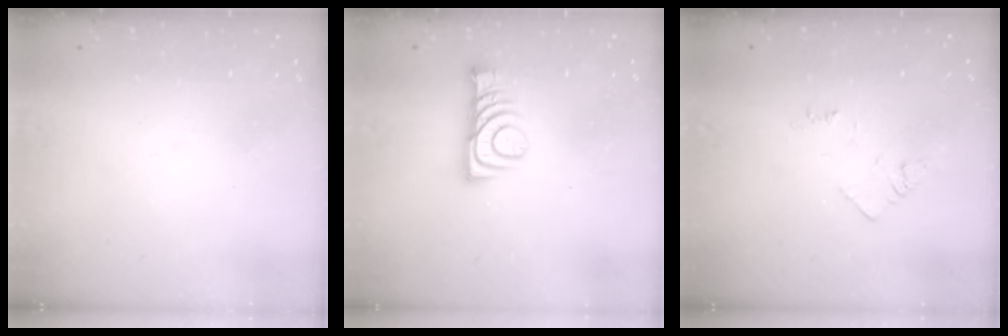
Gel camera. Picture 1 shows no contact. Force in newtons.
{"total": 9.4, "press": 9.4, "slide": 0.9}
{"total": 3.8, "press": 3.8, "slide": 0.5}